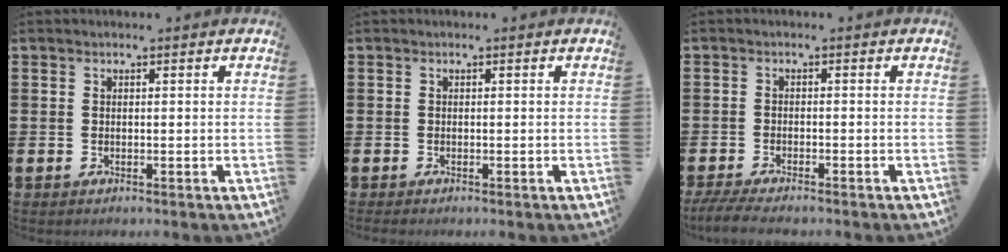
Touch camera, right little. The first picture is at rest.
{"total": 0.0}
{"total": 2.1, "force": [-1.8, 0.1, 1.1], "torque": [-0.025, 0.000, -0.035]}